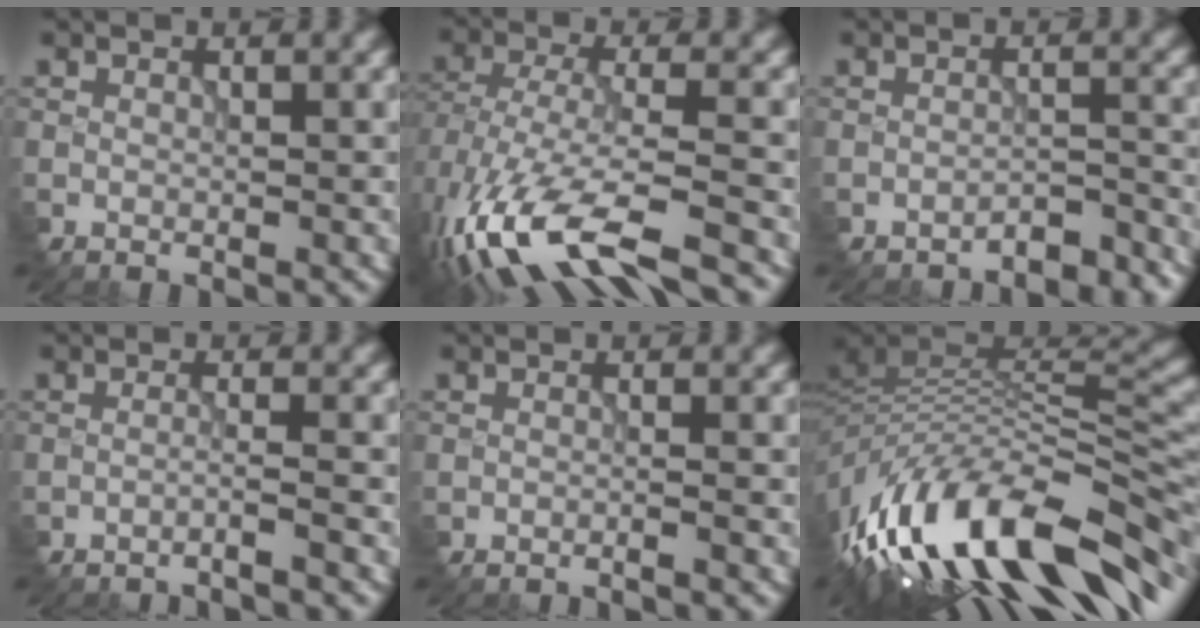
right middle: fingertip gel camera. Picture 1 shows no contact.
{"total": 10.4, "force": [-6.2, 4.2, 7.2], "torque": [-0.160, -0.005, -0.100]}
{"total": 3.3, "force": [-3.2, 0.5, 0.9], "torque": [-0.012, 0.004, -0.045]}
{"total": 1.6, "force": [-1.3, 0.0, 0.9], "torque": [0.002, 0.006, -0.038]}
{"total": 1.1, "force": [-0.8, 0.3, 0.8], "torque": [0.005, 0.000, -0.024]}
{"total": 14.7, "force": [-6.9, 6.4, 11.2], "torque": [-0.203, 0.018, -0.124]}